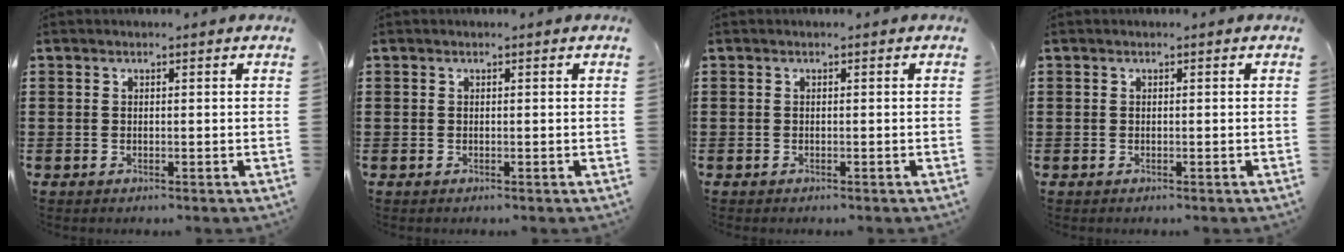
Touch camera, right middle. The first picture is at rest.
{"total": 0.0}
{"total": 0.0}
{"total": 0.0}